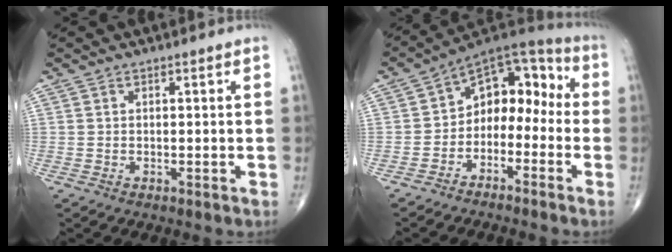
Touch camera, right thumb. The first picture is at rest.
{"total": 11.9, "force": [-2.8, 8.2, 8.1], "torque": [-0.077, 0.073, -0.062]}